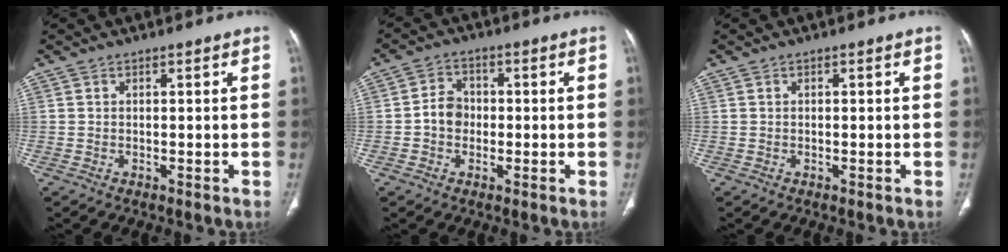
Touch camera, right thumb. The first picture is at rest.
{"total": 4.9, "force": [-0.7, 4.1, 2.5], "torque": [-0.028, 0.016, -0.019]}
{"total": 0.0}